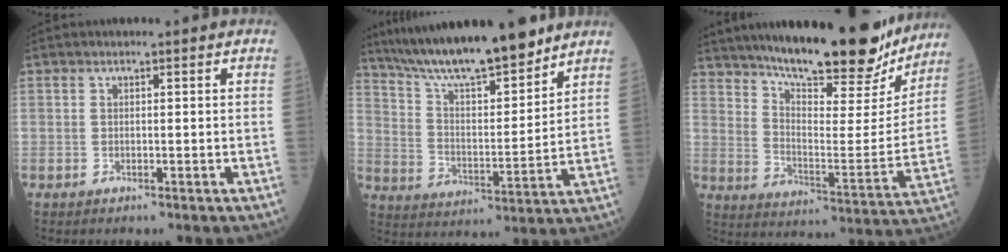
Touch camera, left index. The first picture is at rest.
{"total": 18.1, "force": [15.3, 2.2, 9.4], "torque": [-0.159, 0.006, 0.265]}
{"total": 25.6, "force": [21.3, 5.1, 13.3], "torque": [-0.208, -0.022, 0.297]}